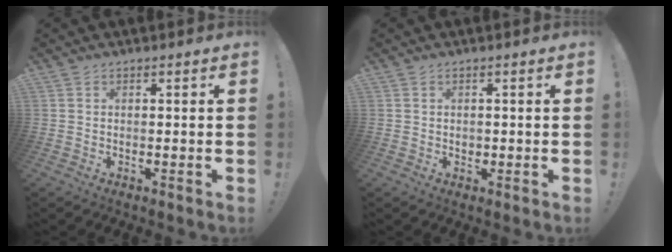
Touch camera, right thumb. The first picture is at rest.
{"total": 1.0, "force": [0.0, 1.0, 0.3], "torque": [-0.006, 0.002, 0.000]}